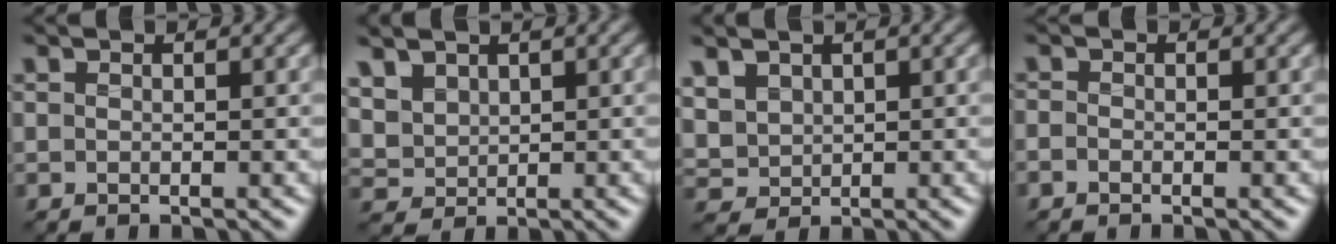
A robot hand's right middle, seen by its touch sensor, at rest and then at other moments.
{"total": 5.3, "force": [3.0, 3.7, 2.3], "torque": [-0.096, 0.010, 0.072]}
{"total": 4.3, "force": [2.2, 3.2, 1.9], "torque": [-0.083, 0.012, 0.061]}
{"total": 0.7, "force": [-0.4, 0.4, 0.4], "torque": [-0.005, -0.003, -0.010]}